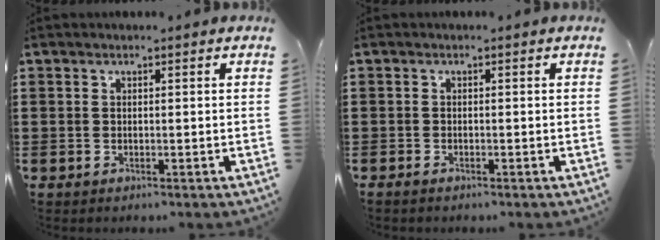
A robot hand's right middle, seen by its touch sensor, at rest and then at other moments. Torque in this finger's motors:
{"motor_torque": [-0.70, 0.92, -0.03, -0.01]}